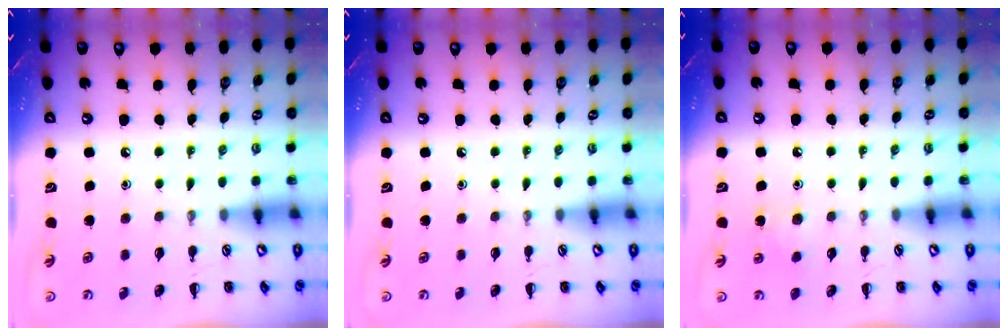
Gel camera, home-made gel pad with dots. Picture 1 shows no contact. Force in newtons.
{"total": 0.0}
{"total": 5.4, "press": 5.2, "slide": 1.6}